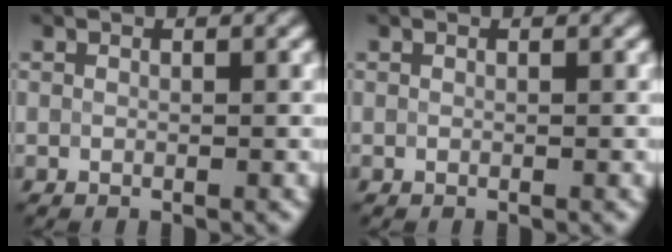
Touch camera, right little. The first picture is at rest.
{"total": 0.0}